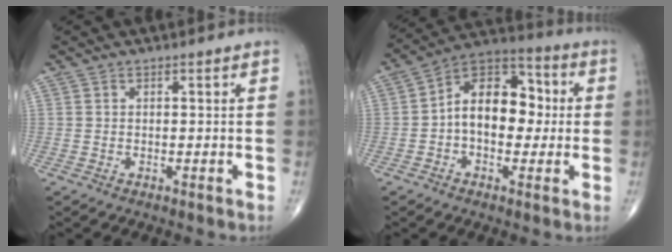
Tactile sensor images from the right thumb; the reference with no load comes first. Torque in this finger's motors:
{"motor_torque": [-0.15, 1.00, 0.21, -0.15, 0.12]}